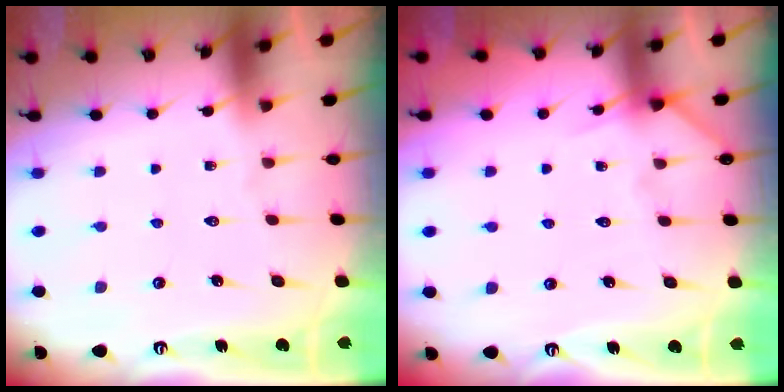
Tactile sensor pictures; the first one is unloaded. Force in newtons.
{"total": 5.3, "press": 5.3, "slide": 0.6}